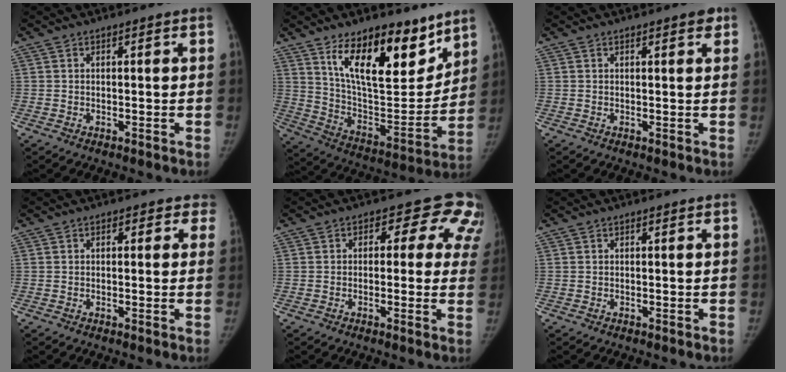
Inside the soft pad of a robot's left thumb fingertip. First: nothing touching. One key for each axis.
{"total": 21.2, "fx": 13.3, "fy": 9.1, "fz": 13.8, "tx": -0.164, "ty": -0.088, "tz": 0.230}
{"total": 2.2, "fx": 1.3, "fy": 0.6, "fz": 1.6, "tx": -0.015, "ty": -0.004, "tz": 0.015}
{"total": 3.3, "fx": 1.7, "fy": 2.2, "fz": 1.6, "tx": 0.023, "ty": 0.000, "tz": 0.009}
{"total": 9.8, "fx": 3.6, "fy": 6.3, "fz": 6.5, "tx": -0.014, "ty": 0.000, "tz": 0.020}
{"total": 0.0}